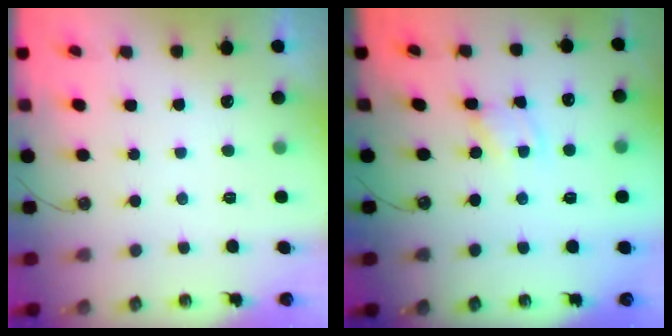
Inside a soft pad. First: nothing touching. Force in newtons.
{"total": 1.9, "press": 1.9, "slide": 0.2}